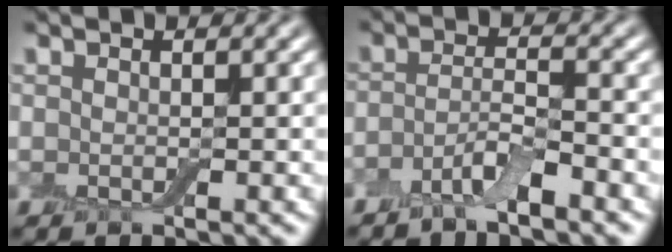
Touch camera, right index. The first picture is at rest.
{"total": 3.0, "force": [-2.3, 0.5, 1.9], "torque": [-0.037, 0.005, -0.053]}